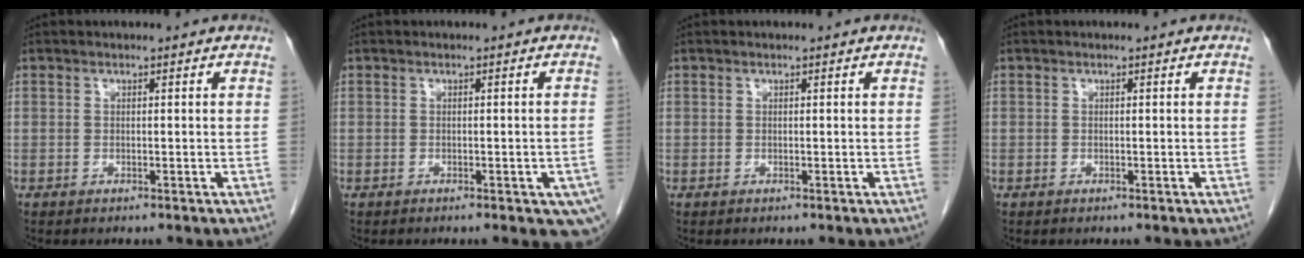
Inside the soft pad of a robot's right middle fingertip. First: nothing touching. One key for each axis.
{"total": 6.1, "fx": -3.7, "fy": 1.8, "fz": 4.5, "tx": -0.032, "ty": -0.009, "tz": -0.049}
{"total": 0.0}
{"total": 0.0}